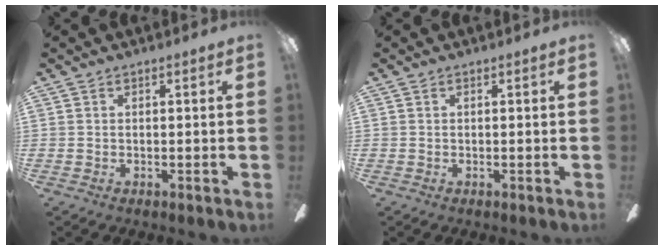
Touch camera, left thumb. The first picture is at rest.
{"total": 0.0}